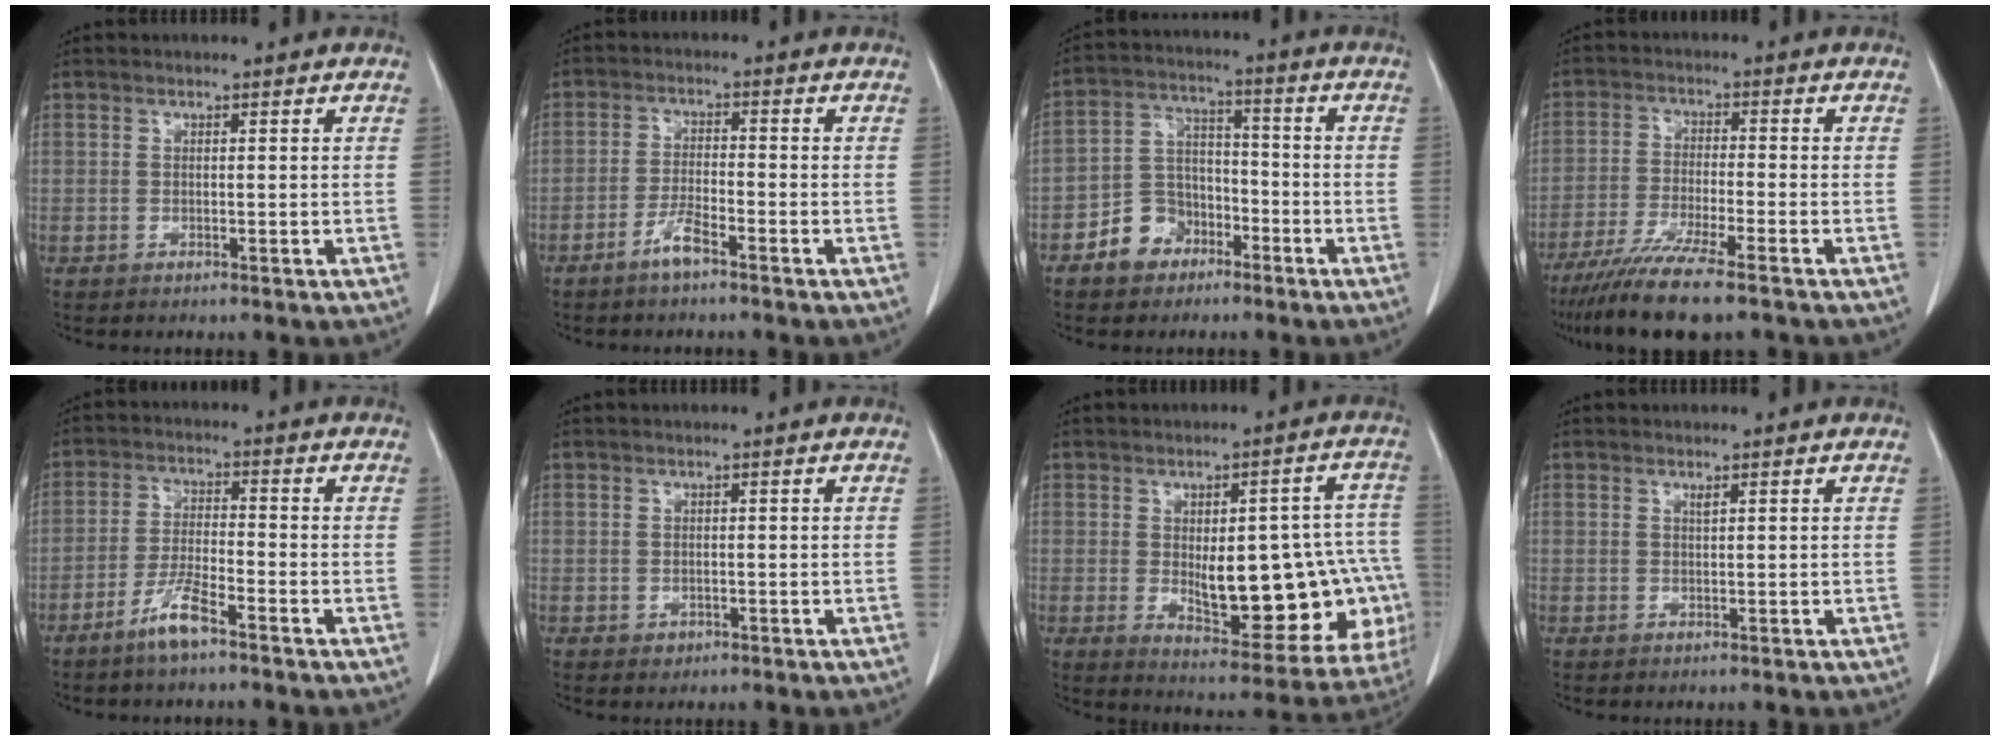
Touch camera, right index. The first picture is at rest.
{"total": 3.7, "force": [-2.7, 0.4, 2.5], "torque": [-0.053, -0.001, -0.054]}
{"total": 7.6, "force": [-4.3, 5.9, 2.2], "torque": [-0.049, 0.023, -0.072]}
{"total": 10.8, "force": [-8.2, 0.3, 6.9], "torque": [-0.120, -0.028, -0.138]}
{"total": 5.6, "force": [-3.9, 0.5, 4.0], "torque": [-0.085, -0.006, -0.079]}
{"total": 1.0, "force": [-0.3, 0.9, 0.3], "torque": [-0.004, 0.003, -0.001]}
{"total": 19.9, "force": [-2.6, 7.4, 18.3], "torque": [-0.174, 0.026, -0.003]}
{"total": 0.5, "force": [0.4, 0.0, 0.4], "torque": [-0.011, -0.003, 0.008]}